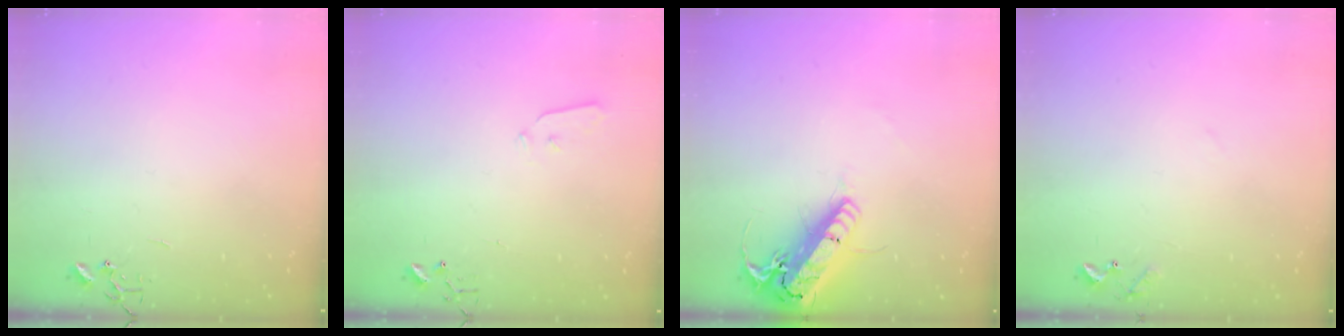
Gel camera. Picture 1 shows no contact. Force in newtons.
{"total": 3.6, "press": 3.6, "slide": 0.6}
{"total": 20.0, "press": 19.6, "slide": 4.1}
{"total": 7.8, "press": 7.8, "slide": 0.5}